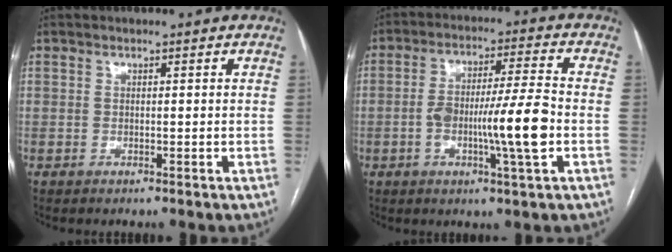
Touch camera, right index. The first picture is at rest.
{"total": 10.9, "force": [-2.5, 0.3, 10.6], "torque": [-0.186, 0.005, -0.045]}